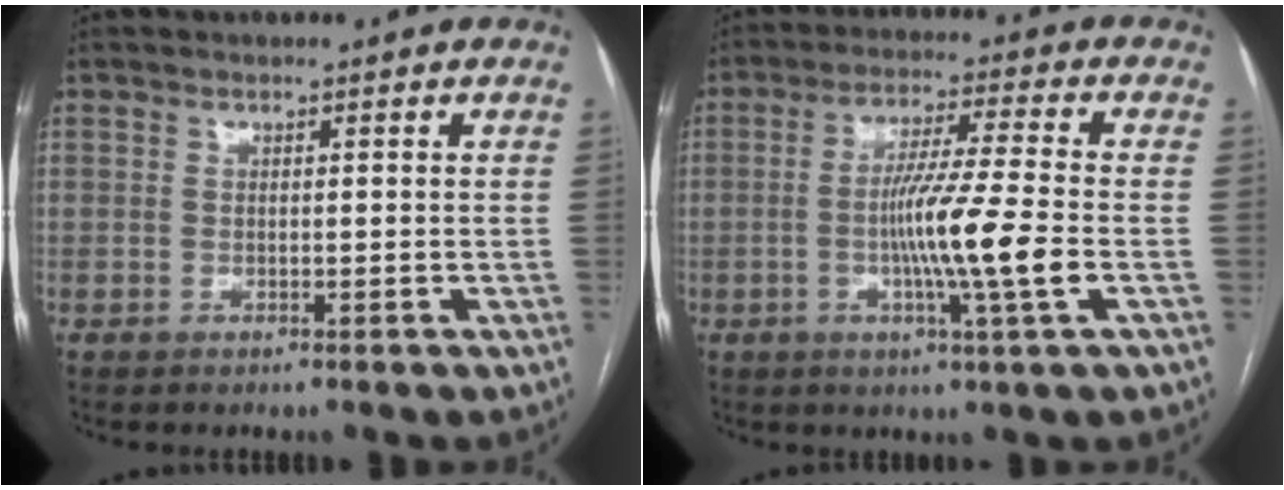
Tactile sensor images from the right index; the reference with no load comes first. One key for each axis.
{"total": 11.0, "fx": -2.2, "fy": -1.1, "fz": 10.7, "tx": -0.197, "ty": -0.012, "tz": -0.045}